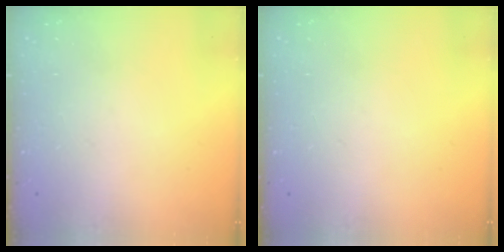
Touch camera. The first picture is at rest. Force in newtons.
{"total": 0.0}